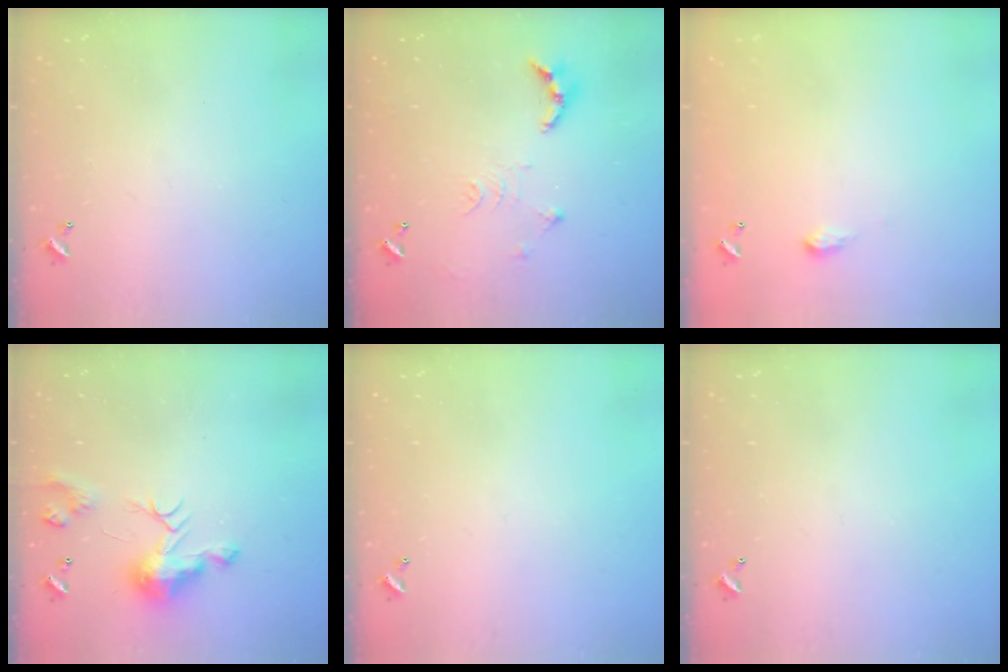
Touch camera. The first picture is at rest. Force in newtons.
{"total": 10.3, "press": 10.2, "slide": 1.0}
{"total": 2.0, "press": 2.0, "slide": 0.3}
{"total": 9.2, "press": 9.2, "slide": 0.5}
{"total": 0.0}
{"total": 0.0}